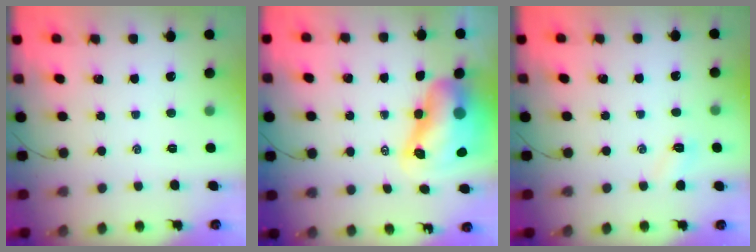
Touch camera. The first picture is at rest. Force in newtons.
{"total": 12.1, "press": 11.7, "slide": 3.4}
{"total": 3.2, "press": 3.1, "slide": 0.9}